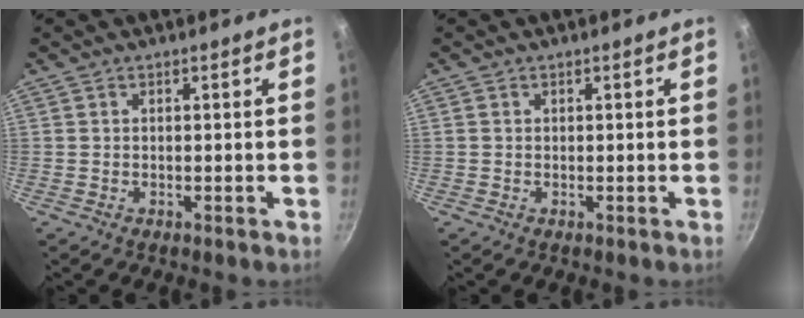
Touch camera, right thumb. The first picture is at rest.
{"total": 0.0}